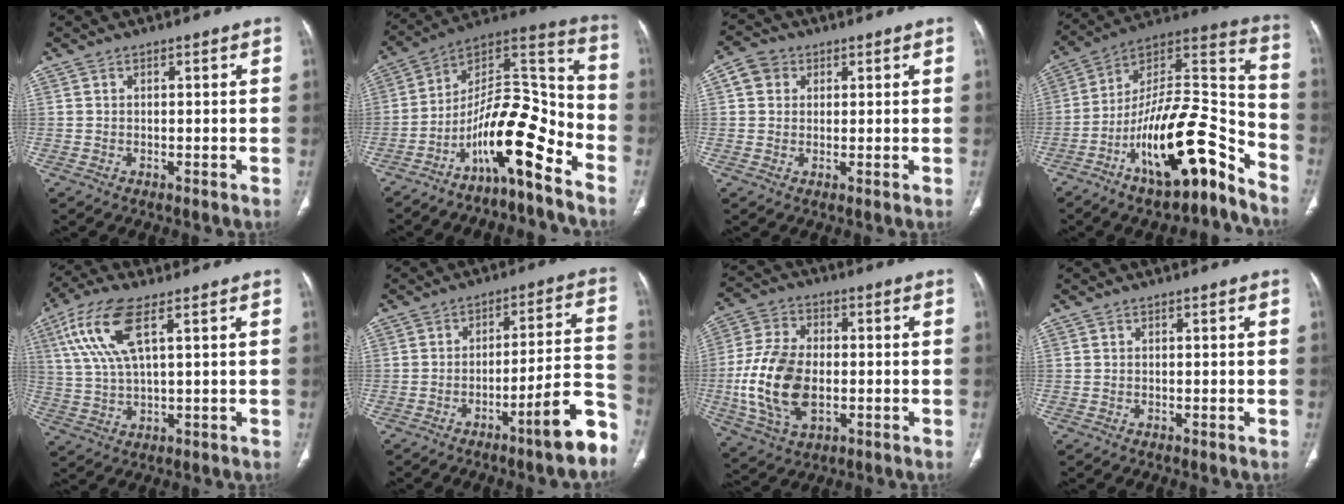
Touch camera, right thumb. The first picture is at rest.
{"total": 16.6, "force": [-10.0, 4.8, 12.3], "torque": [-0.180, 0.113, -0.174]}
{"total": 4.3, "force": [1.4, 3.7, 1.6], "torque": [-0.016, 0.004, 0.022]}
{"total": 21.4, "force": [-13.0, 6.6, 15.7], "torque": [-0.236, 0.110, -0.223]}
{"total": 10.9, "force": [4.3, 3.4, 9.4], "torque": [-0.224, 0.000, 0.089]}
{"total": 12.2, "force": [-7.2, 1.1, 9.8], "torque": [-0.116, 0.059, -0.106]}
{"total": 15.8, "force": [-2.0, 9.8, 12.2], "torque": [-0.242, 0.005, -0.030]}
{"total": 0.0}